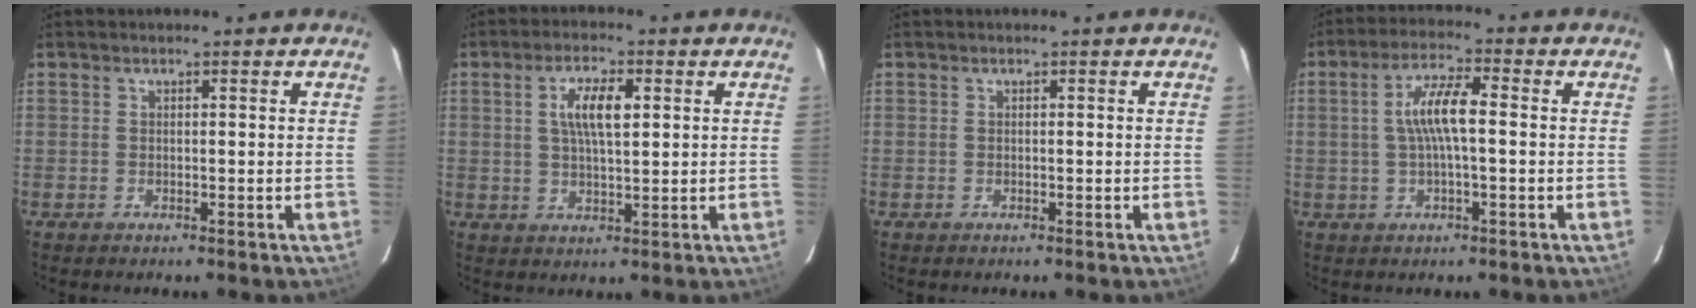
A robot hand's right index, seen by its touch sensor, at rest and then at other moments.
{"total": 6.4, "force": [1.7, 2.1, 5.8], "torque": [-0.108, 0.007, 0.032]}
{"total": 0.0}
{"total": 7.0, "force": [0.2, 1.4, 6.9], "torque": [-0.133, 0.010, 0.006]}